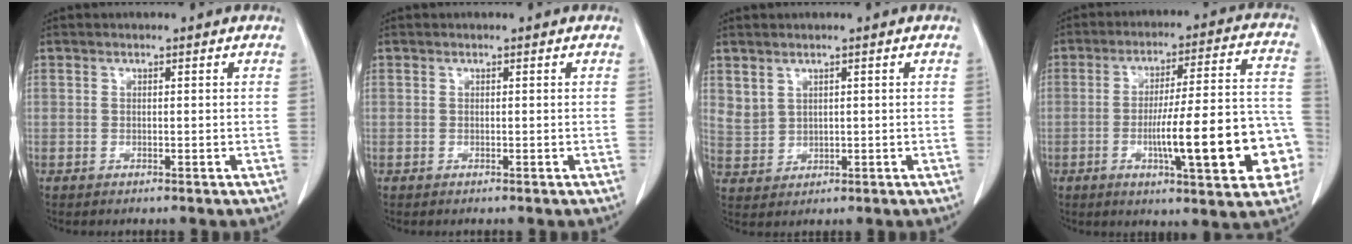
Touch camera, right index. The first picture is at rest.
{"total": 0.0}
{"total": 3.1, "force": [2.0, 2.2, 0.9], "torque": [-0.020, -0.002, 0.053]}
{"total": 18.5, "force": [-5.1, 2.8, 17.6], "torque": [-0.206, 0.029, -0.062]}